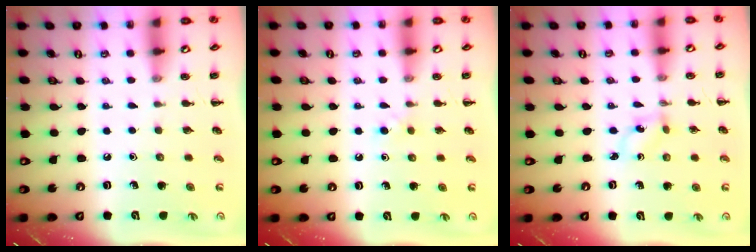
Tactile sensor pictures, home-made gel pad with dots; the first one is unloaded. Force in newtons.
{"total": 3.0, "press": 2.6, "slide": 1.4}
{"total": 0.9, "press": 0.8, "slide": 0.5}